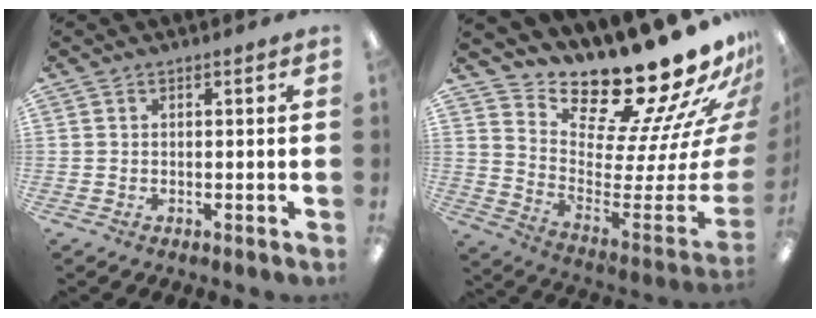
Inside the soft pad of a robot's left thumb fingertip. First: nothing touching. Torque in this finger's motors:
{"motor_torque": [1.20, 0.35, 0.92, -1.86, 0.03]}